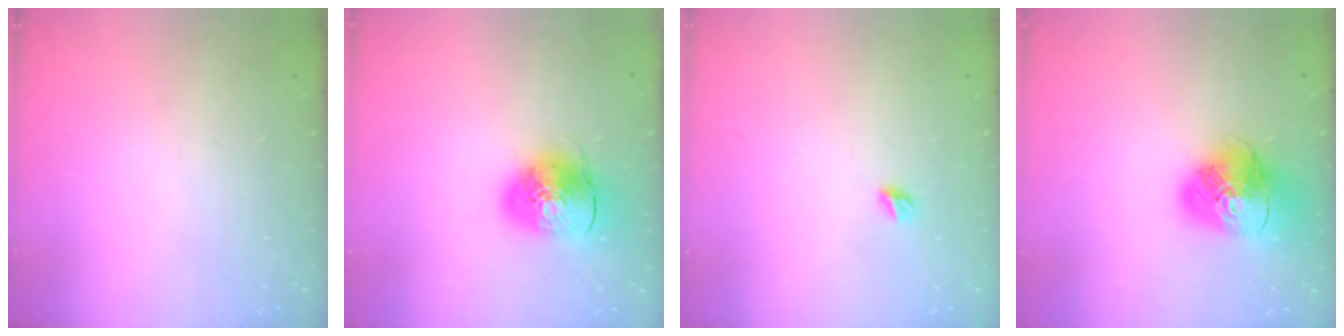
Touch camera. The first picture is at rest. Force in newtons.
{"total": 10.5, "press": 10.4, "slide": 1.8}
{"total": 5.1, "press": 5.1, "slide": 0.5}
{"total": 16.0, "press": 15.9, "slide": 1.8}